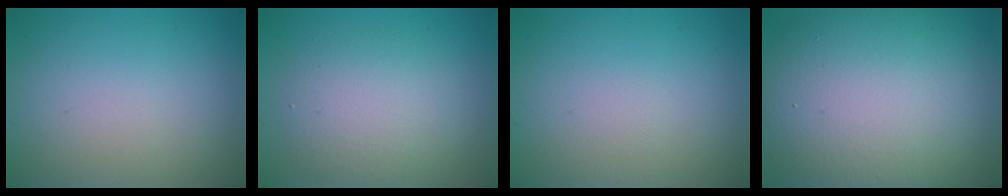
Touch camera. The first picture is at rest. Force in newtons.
{"total": 4.1, "press": 4.1, "slide": 0.2}
{"total": 0.0}
{"total": 15.0, "press": 15.0, "slide": 0.8}